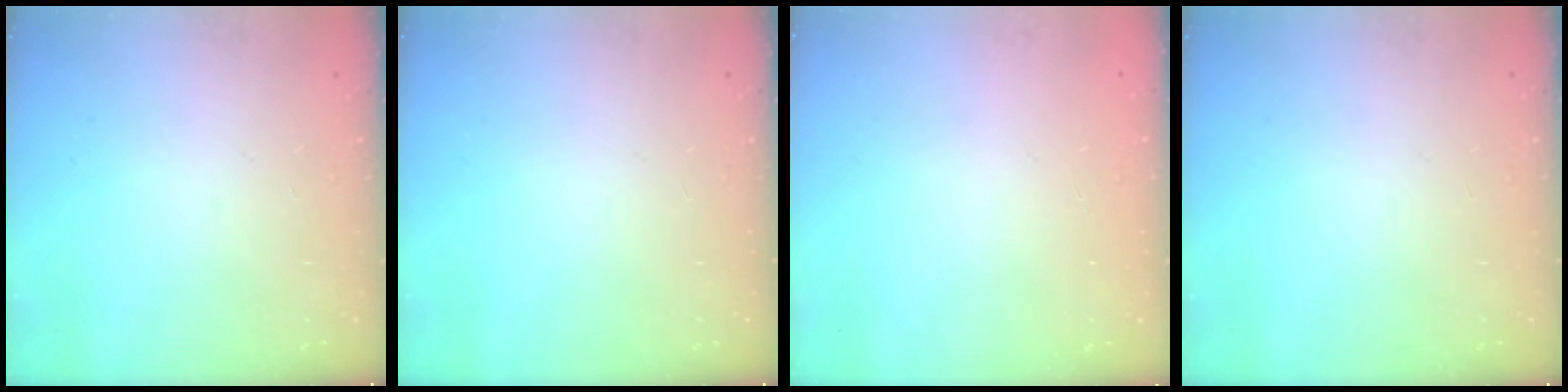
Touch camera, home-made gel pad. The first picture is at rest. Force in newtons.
{"total": 0.0}
{"total": 0.0}
{"total": 0.0}